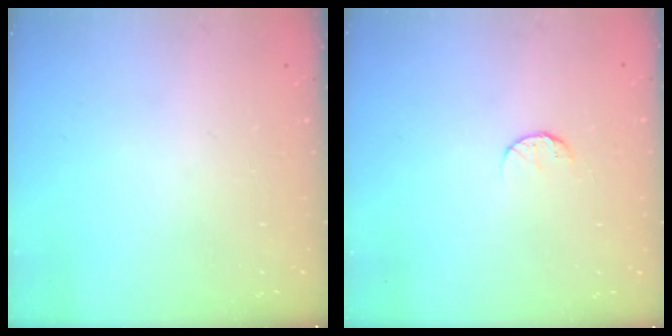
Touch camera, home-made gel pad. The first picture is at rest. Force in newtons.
{"total": 6.0, "press": 6.0, "slide": 0.6}